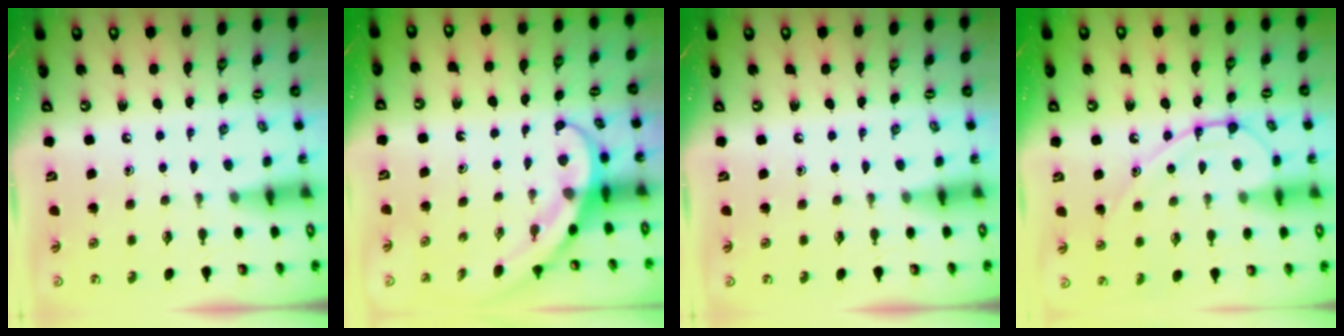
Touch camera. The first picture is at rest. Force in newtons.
{"total": 3.8, "press": 3.8, "slide": 0.3}
{"total": 0.0}
{"total": 10.7, "press": 10.7, "slide": 0.4}